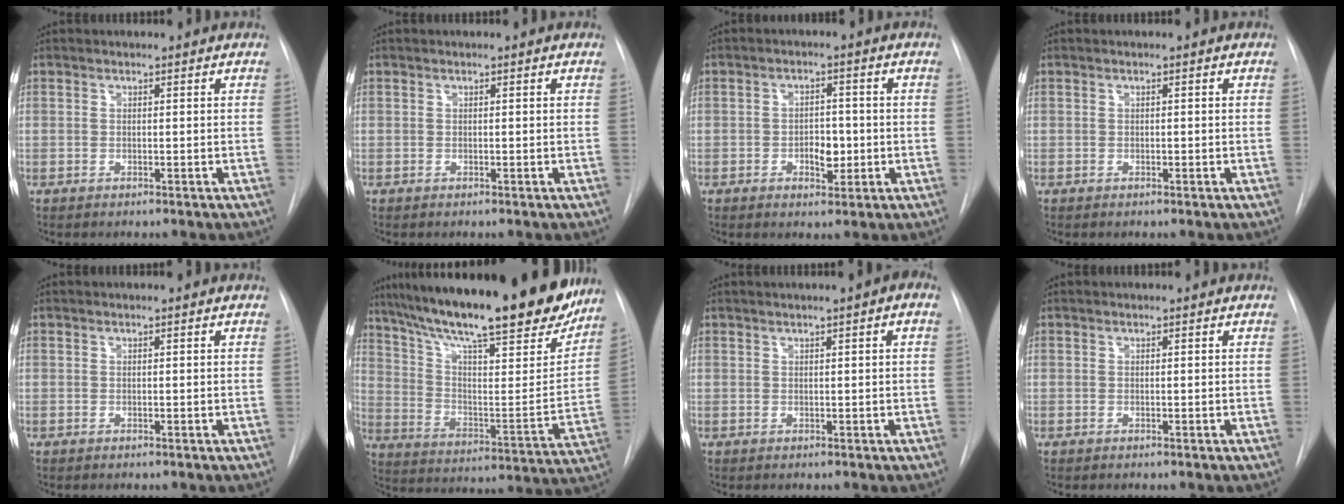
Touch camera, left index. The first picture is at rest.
{"total": 0.0}
{"total": 4.1, "force": [-1.0, 2.3, 3.2], "torque": [-0.042, 0.005, -0.010]}
{"total": 0.0}
{"total": 0.0}
{"total": 29.6, "force": [23.9, 5.0, 16.8], "torque": [-0.275, -0.027, 0.340]}
{"total": 2.6, "force": [1.0, 0.2, 2.4], "torque": [-0.036, 0.010, 0.014]}
{"total": 0.0}